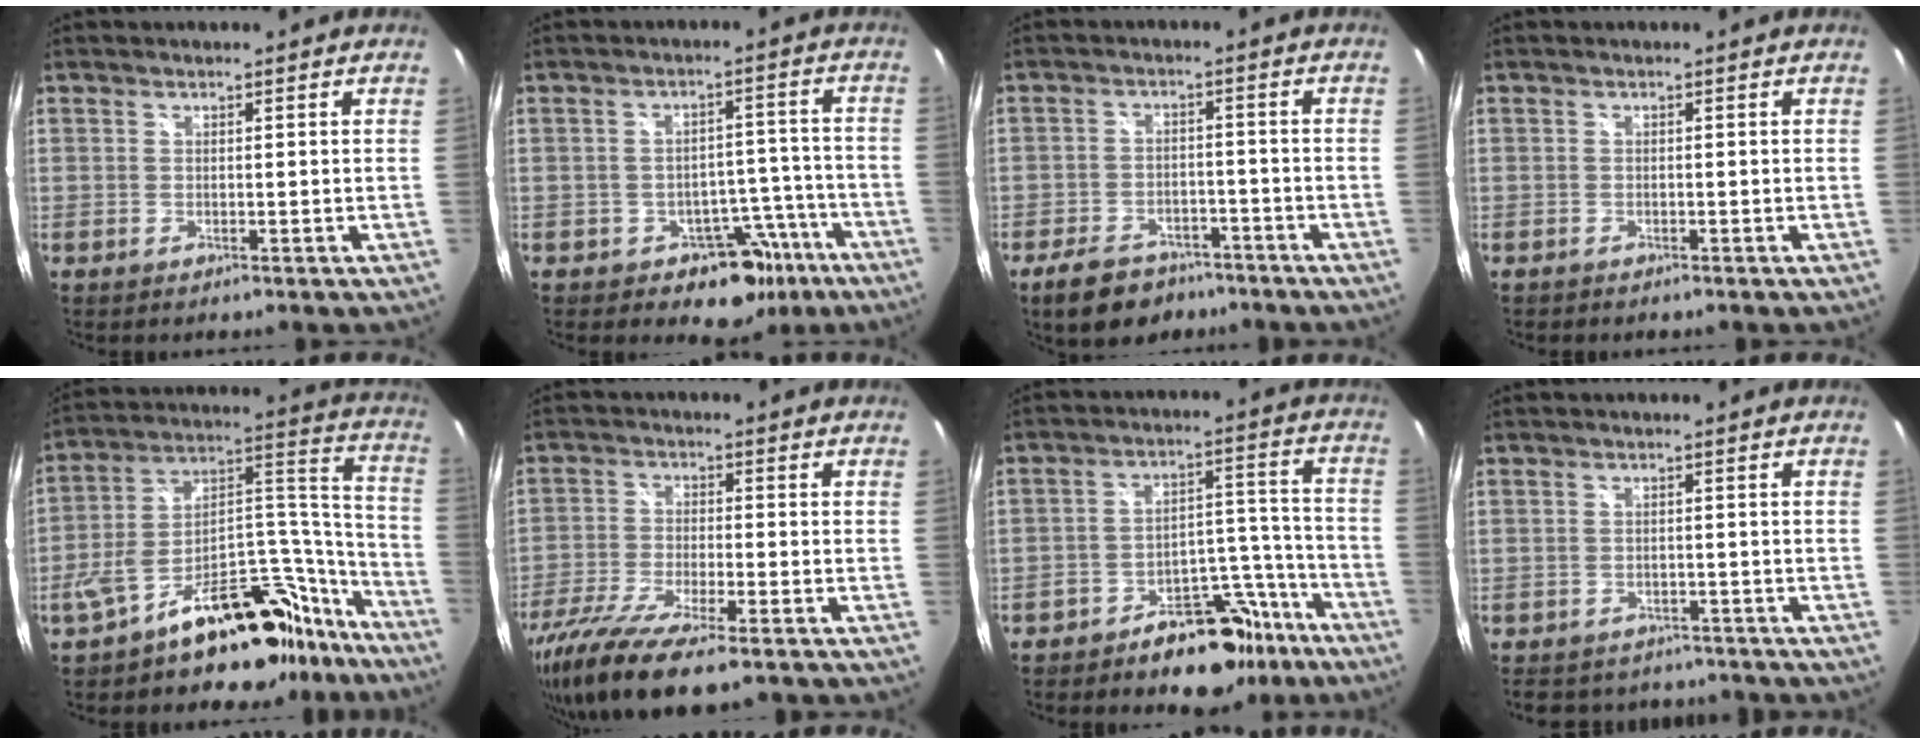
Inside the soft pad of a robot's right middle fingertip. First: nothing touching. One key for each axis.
{"total": 9.0, "fx": -5.7, "fy": 6.3, "fz": 3.2, "tx": -0.037, "ty": 0.043, "tz": -0.055}
{"total": 10.3, "fx": -7.5, "fy": 5.6, "fz": 4.2, "tx": -0.103, "ty": 0.009, "tz": -0.109}
{"total": 1.0, "fx": -0.9, "fy": 0.5, "fz": 0.1, "tx": -0.008, "ty": -0.002, "tz": -0.015}
{"total": 20.8, "fx": -17.0, "fy": 8.4, "fz": 8.5, "tx": -0.091, "ty": 0.086, "tz": -0.244}
{"total": 16.6, "fx": -12.1, "fy": 3.7, "fz": 10.8, "tx": -0.236, "ty": -0.060, "tz": -0.221}
{"total": 14.6, "fx": -11.3, "fy": 7.3, "fz": 5.7, "tx": -0.071, "ty": 0.053, "tz": -0.147}
{"total": 10.5, "fx": -8.8, "fy": 4.6, "fz": 3.2, "tx": -0.072, "ty": -0.002, "tz": -0.117}